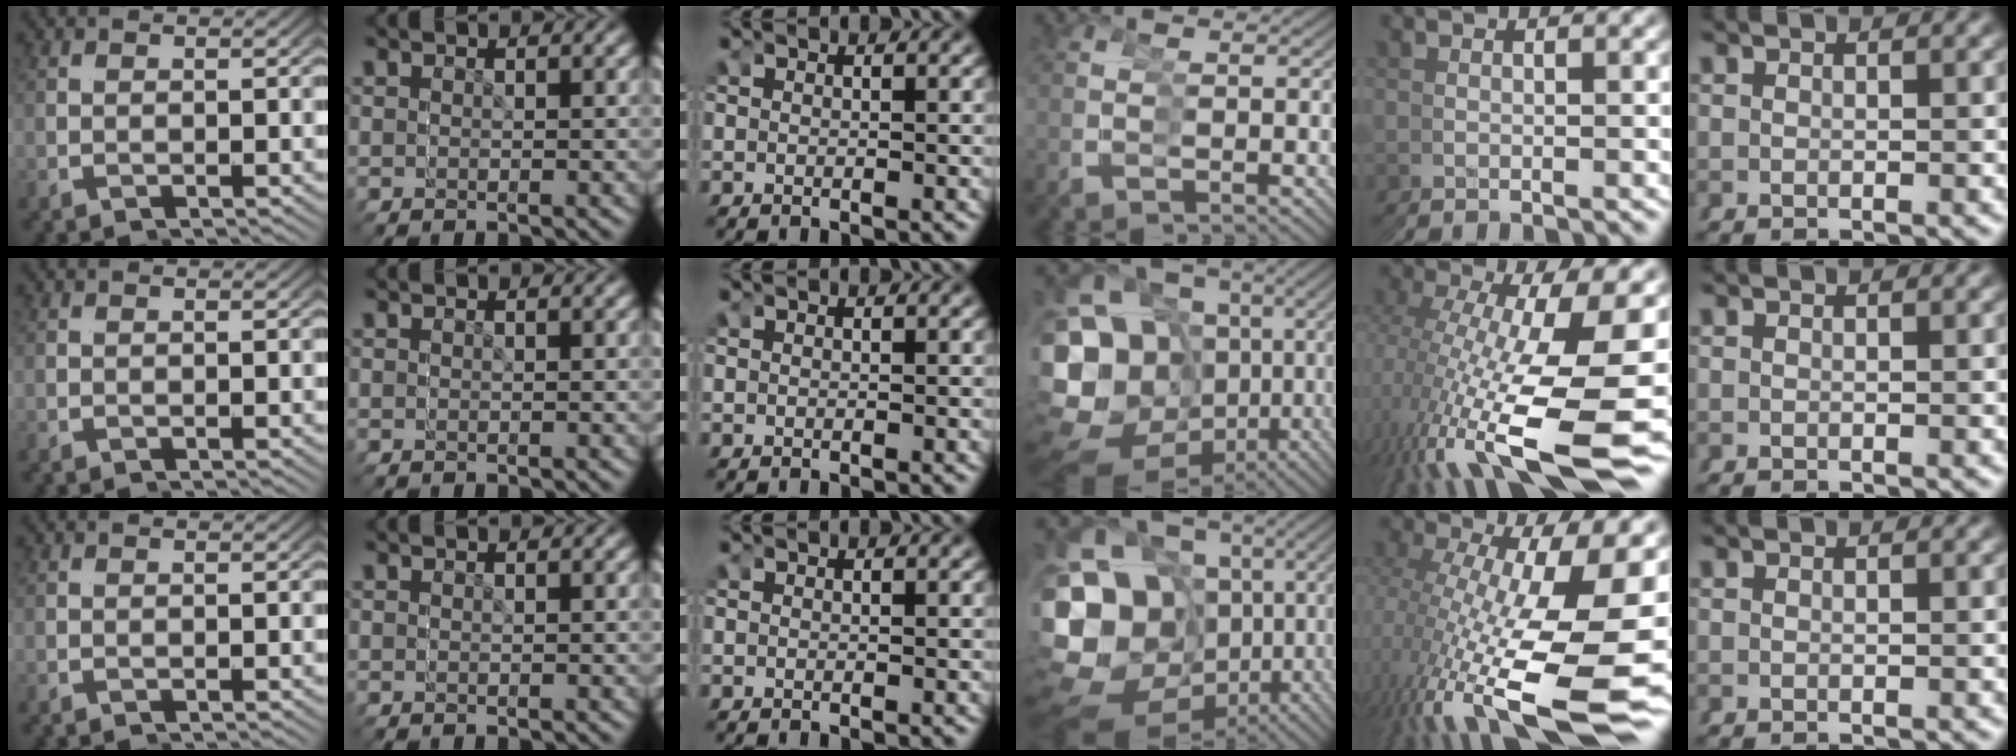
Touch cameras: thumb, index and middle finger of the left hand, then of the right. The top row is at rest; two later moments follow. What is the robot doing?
{"motion": "grasp_and_lifting", "object": "straw"}